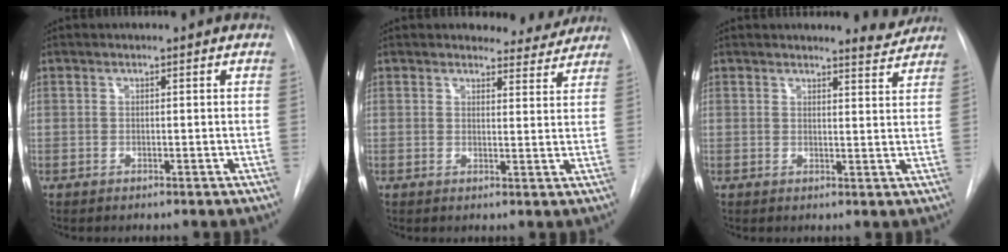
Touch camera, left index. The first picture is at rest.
{"total": 5.4, "force": [5.1, 1.6, -0.1], "torque": [0.013, -0.014, 0.050]}
{"total": 4.8, "force": [4.8, 0.6, 0.2], "torque": [0.000, -0.017, 0.045]}